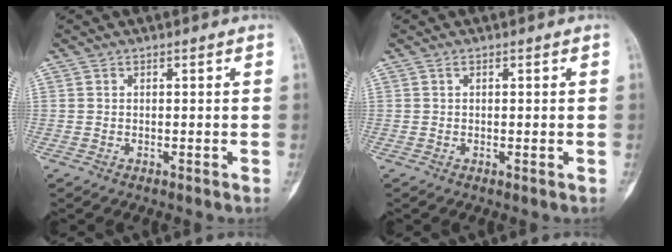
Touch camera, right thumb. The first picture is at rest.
{"total": 0.7, "force": [0.1, 0.2, 0.7], "torque": [-0.009, -0.001, 0.002]}